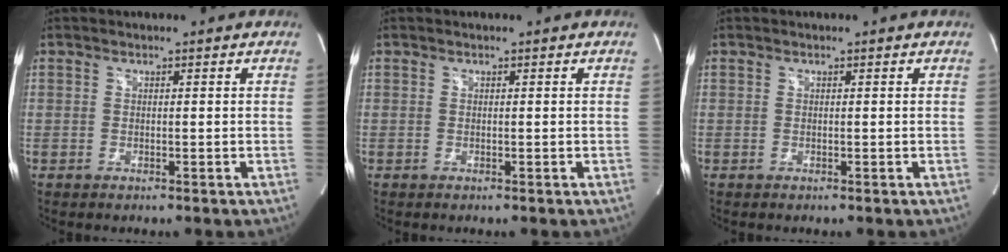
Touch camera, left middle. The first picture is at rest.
{"total": 0.0}
{"total": 0.0}